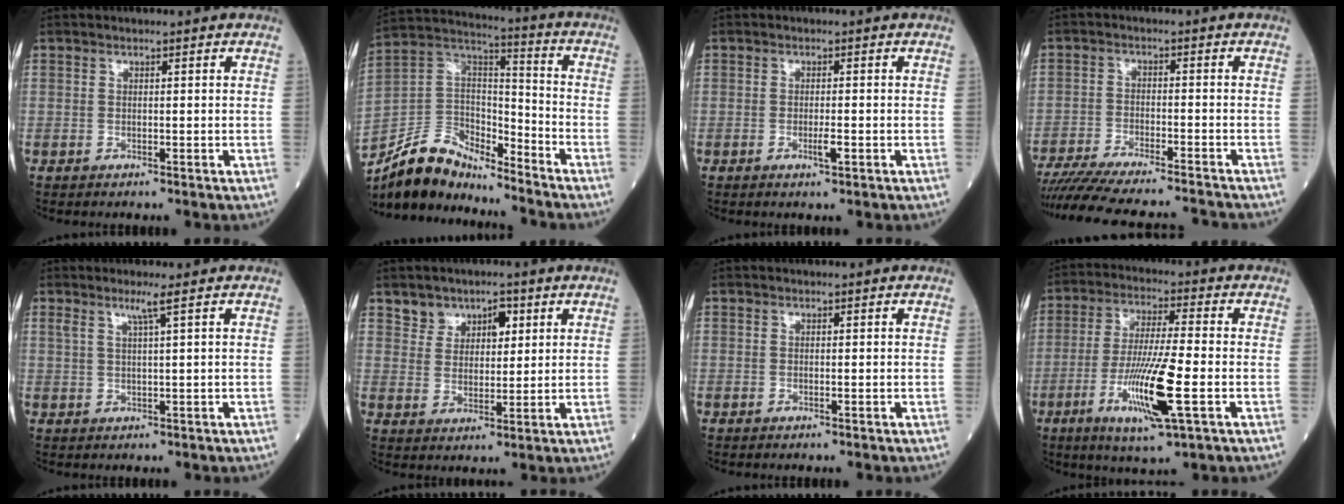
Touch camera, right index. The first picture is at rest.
{"total": 14.2, "force": [-12.7, 4.6, 4.2], "torque": [-0.073, 0.060, -0.234]}
{"total": 1.6, "force": [-0.6, 0.1, 1.5], "torque": [-0.030, -0.003, -0.008]}
{"total": 19.0, "force": [-17.4, 1.1, 7.5], "torque": [-0.139, -0.033, -0.255]}
{"total": 2.1, "force": [1.2, -0.7, 1.6], "torque": [-0.038, -0.003, 0.029]}
{"total": 5.3, "force": [3.3, 3.7, 2.0], "torque": [-0.024, 0.013, 0.061]}
{"total": 0.0}
{"total": 12.2, "force": [-3.8, 0.3, 11.6], "torque": [-0.227, -0.018, -0.068]}